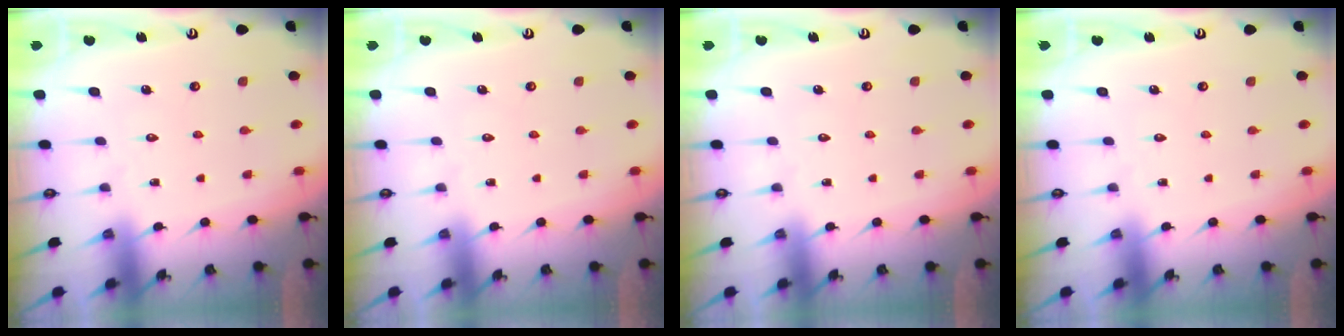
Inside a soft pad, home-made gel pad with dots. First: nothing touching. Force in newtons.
{"total": 0.0}
{"total": 0.0}
{"total": 0.0}